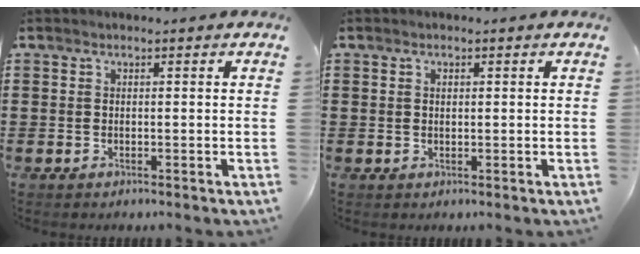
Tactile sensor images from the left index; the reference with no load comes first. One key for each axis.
{"total": 0.6, "fx": 0.3, "fy": 0.5, "fz": 0.3, "tx": -0.008, "ty": 0.002, "tz": 0.006}